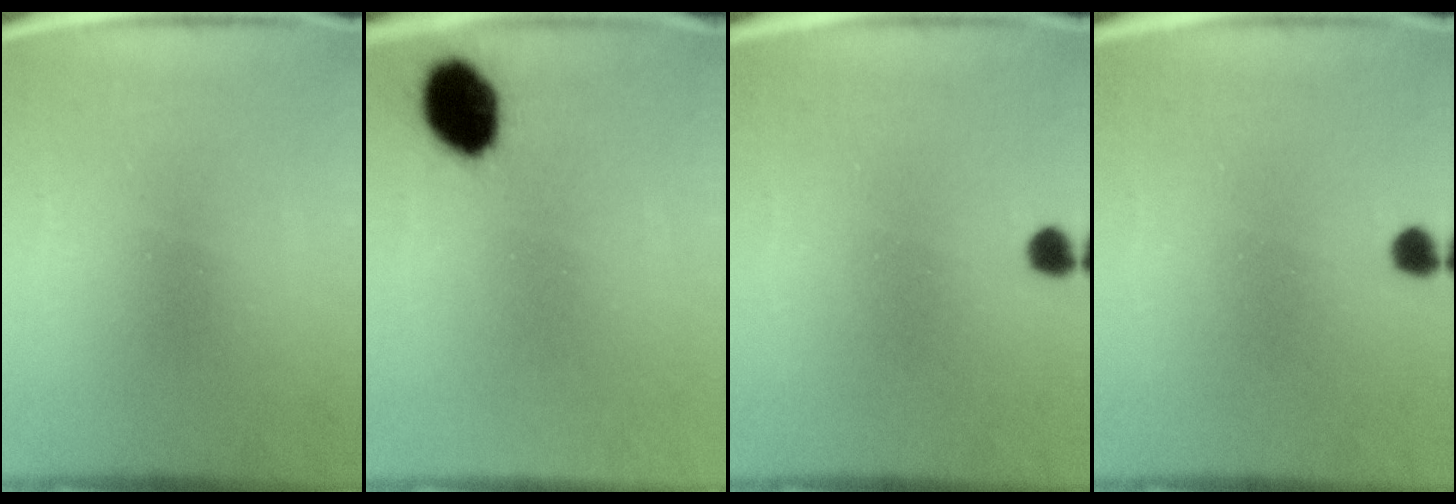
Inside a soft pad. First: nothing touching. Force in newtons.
{"total": 10.7}
{"total": 2.0}
{"total": 2.0}